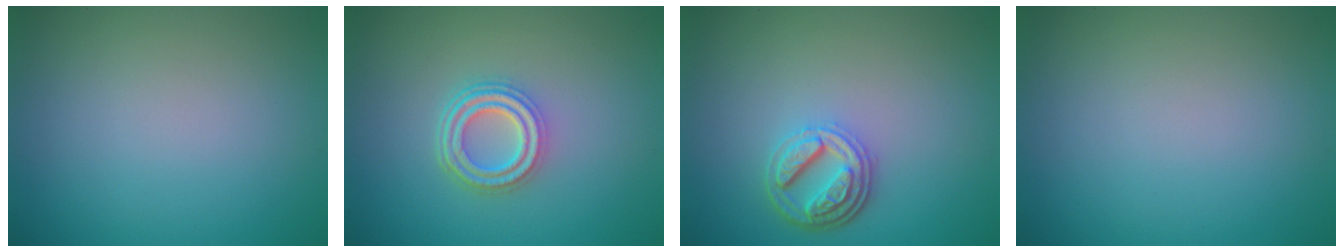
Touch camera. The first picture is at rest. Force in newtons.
{"total": 3.8, "press": 3.0, "slide": 2.4}
{"total": 4.1, "press": 3.2, "slide": 2.6}
{"total": 0.0}